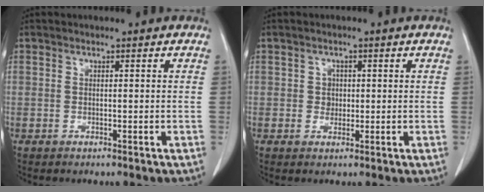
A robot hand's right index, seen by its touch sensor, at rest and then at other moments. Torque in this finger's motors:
{"motor_torque": [0.11, -0.09, 0.02, 0.01]}